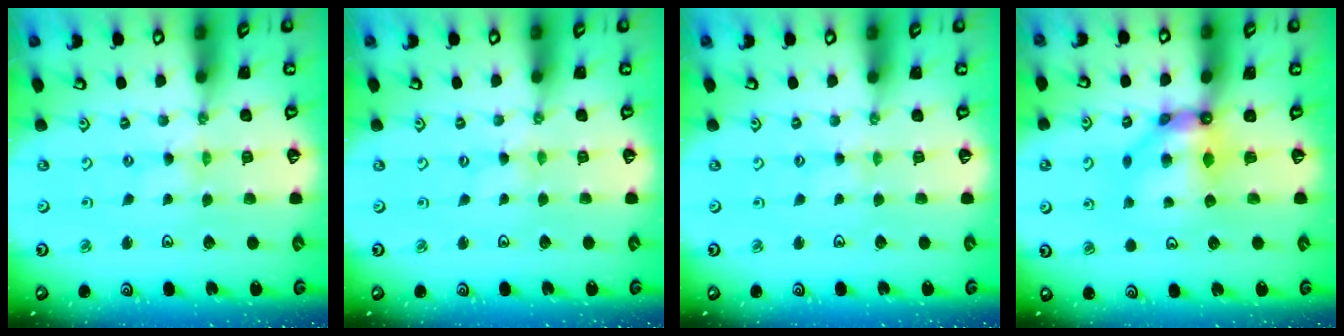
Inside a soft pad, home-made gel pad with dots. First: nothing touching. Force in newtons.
{"total": 0.0}
{"total": 1.5, "press": 1.5, "slide": 0.3}
{"total": 8.6, "press": 8.6, "slide": 0.6}